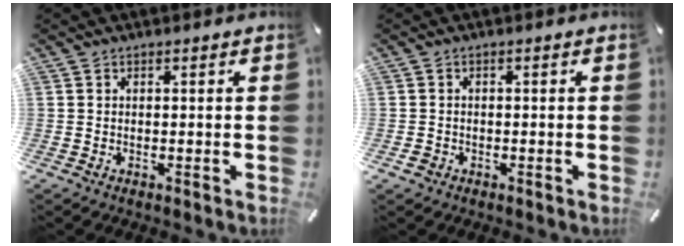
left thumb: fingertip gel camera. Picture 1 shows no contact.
{"total": 1.5, "force": [-0.8, 1.2, 0.4], "torque": [-0.007, 0.005, -0.018]}